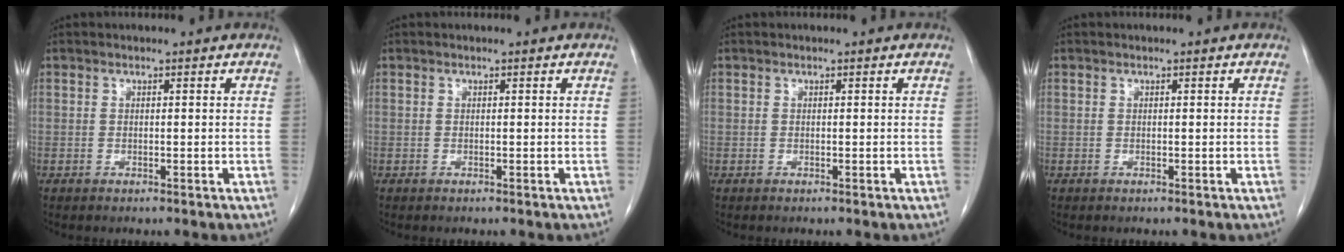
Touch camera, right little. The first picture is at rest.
{"total": 0.0}
{"total": 0.0}
{"total": 0.0}